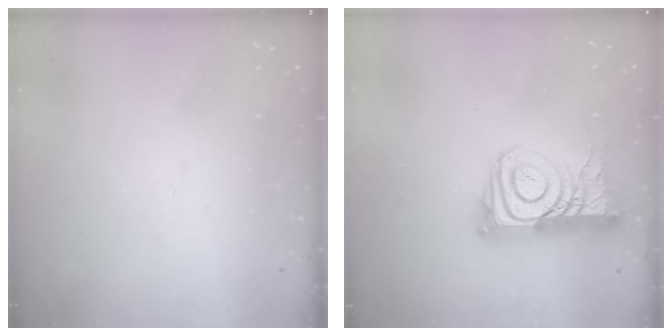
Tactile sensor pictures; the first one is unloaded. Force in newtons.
{"total": 16.4, "press": 16.3, "slide": 1.5}